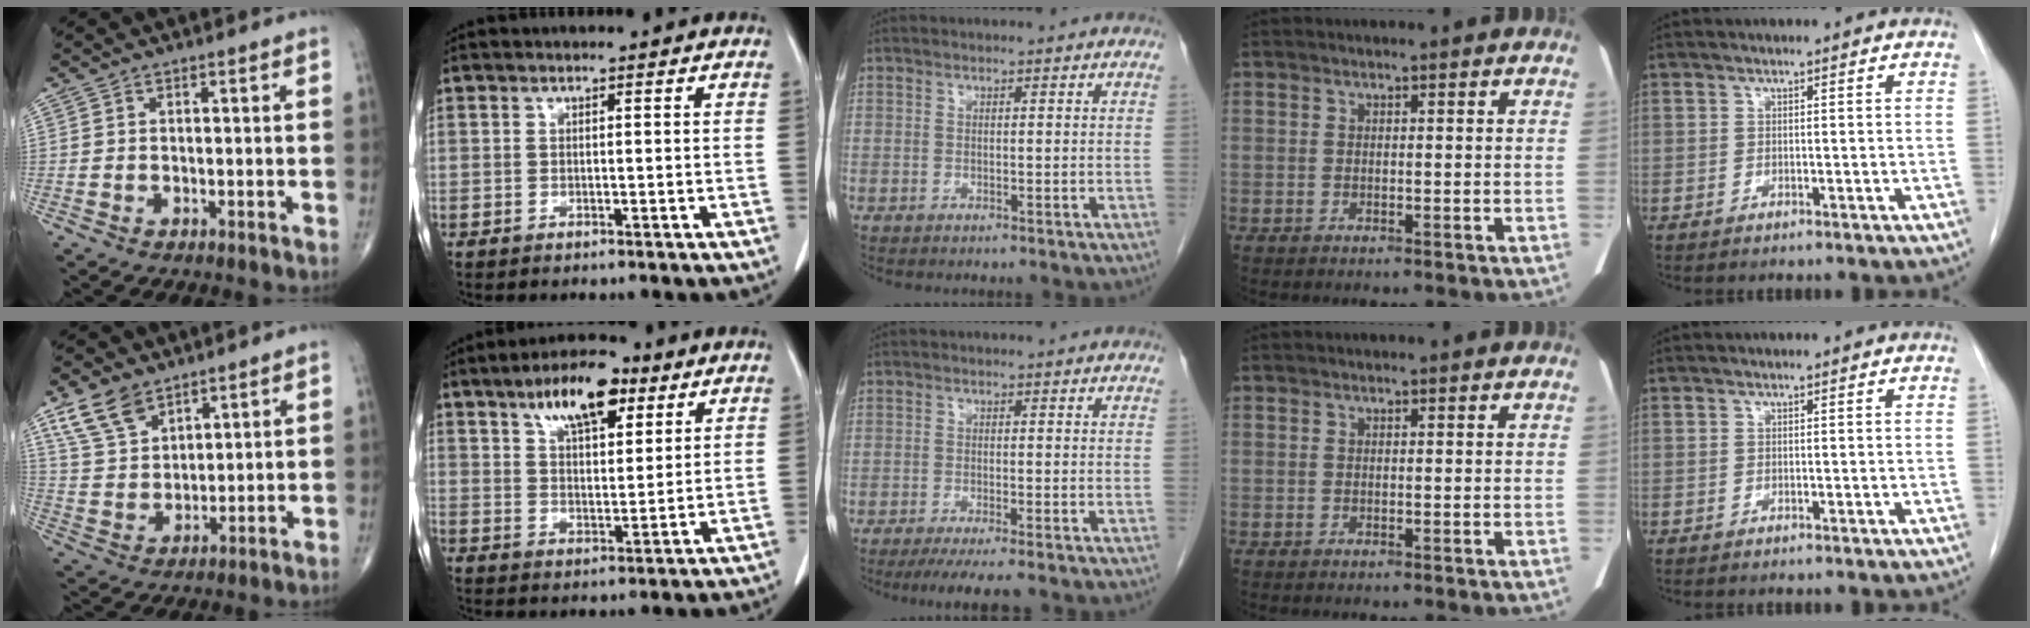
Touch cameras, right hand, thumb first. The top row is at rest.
{"thumb": {"total": 9.4, "force": [6.1, 5.3, 4.7], "torque": [-0.077, -0.024, 0.128]}, "index": {"total": 11.6, "force": [6.5, 4.7, 8.4], "torque": [-0.143, 0.016, 0.114]}, "middle": {"total": 4.8, "force": [-3.8, -0.4, 3.0], "torque": [-0.039, -0.012, -0.061]}}